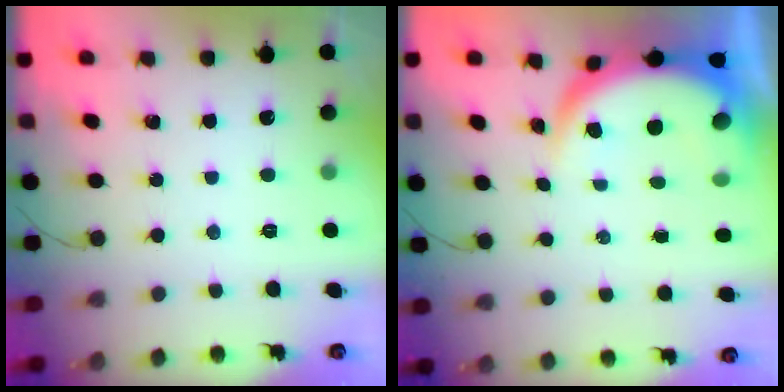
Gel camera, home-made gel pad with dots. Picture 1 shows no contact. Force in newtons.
{"total": 7.0, "press": 7.0, "slide": 0.5}